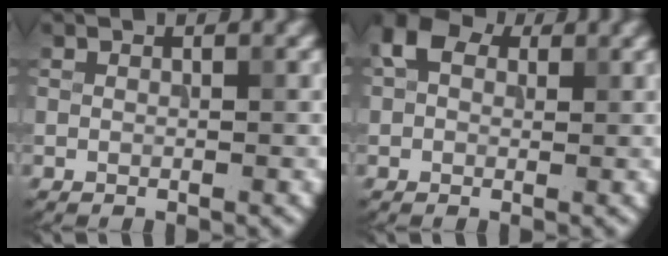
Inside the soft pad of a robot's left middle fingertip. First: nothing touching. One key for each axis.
{"total": 3.8, "fx": 1.4, "fy": 2.6, "fz": 2.2, "tx": -0.043, "ty": 0.009, "tz": 0.012}